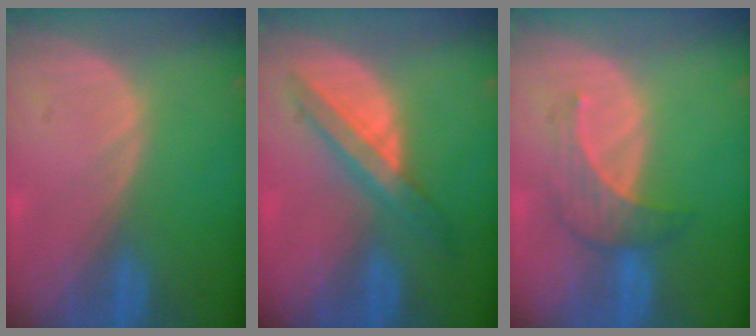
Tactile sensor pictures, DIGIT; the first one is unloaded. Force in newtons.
{"total": 5.9, "press": 5.8, "slide": 0.5}
{"total": 4.5, "press": 4.5, "slide": 0.4}